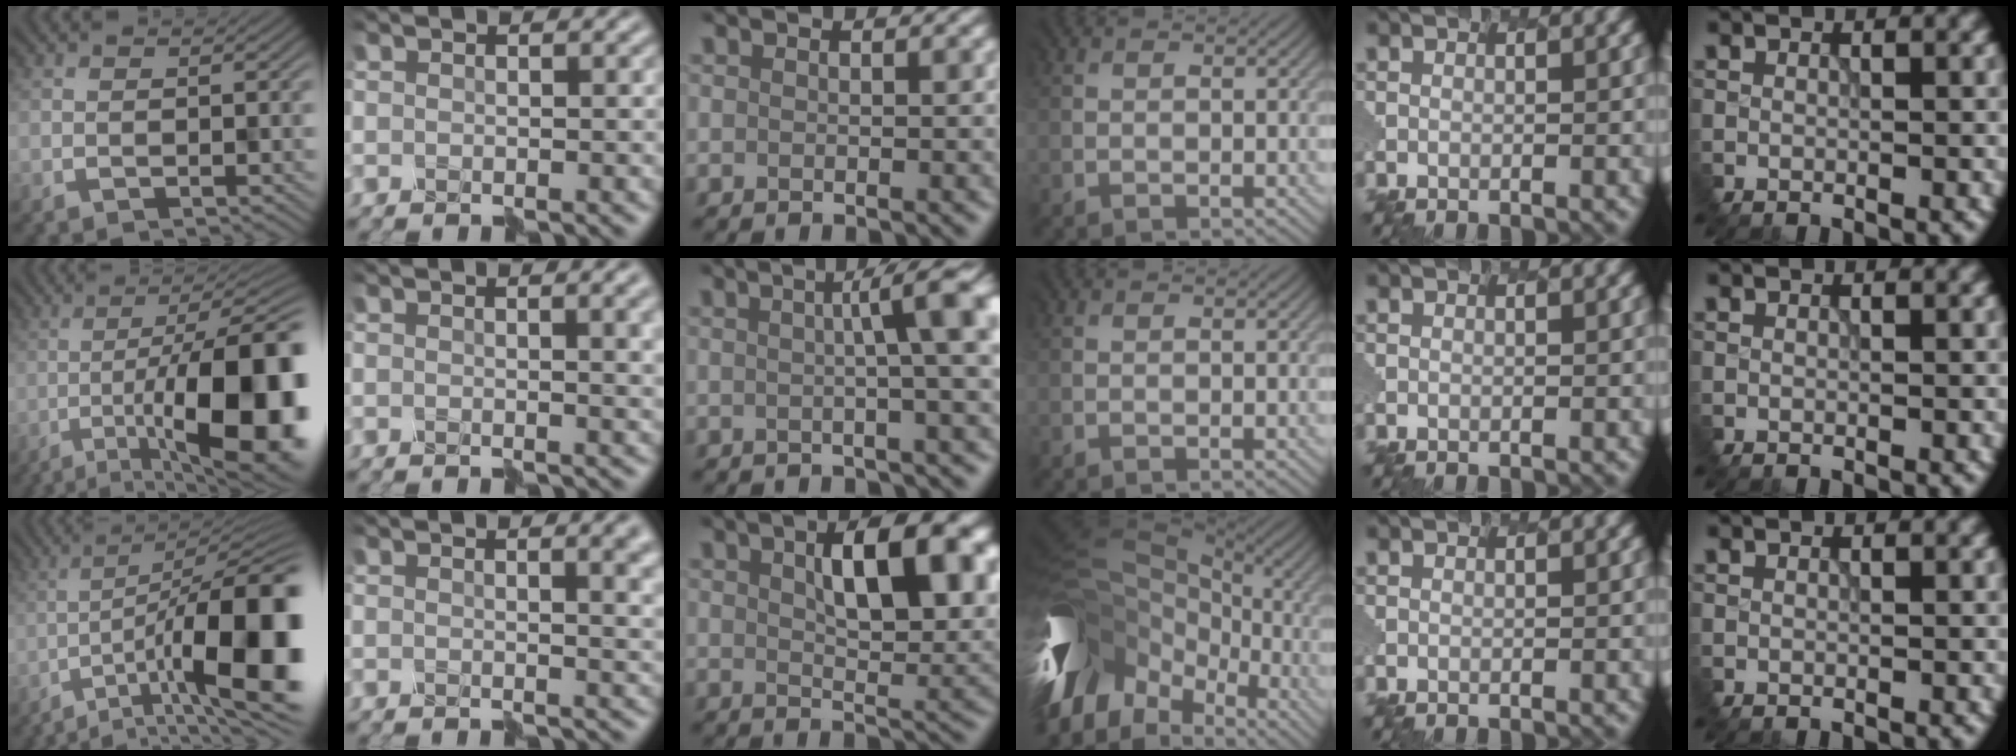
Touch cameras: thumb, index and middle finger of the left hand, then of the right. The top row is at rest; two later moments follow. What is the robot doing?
{"motion": "disassemble", "object": "hinged jar"}